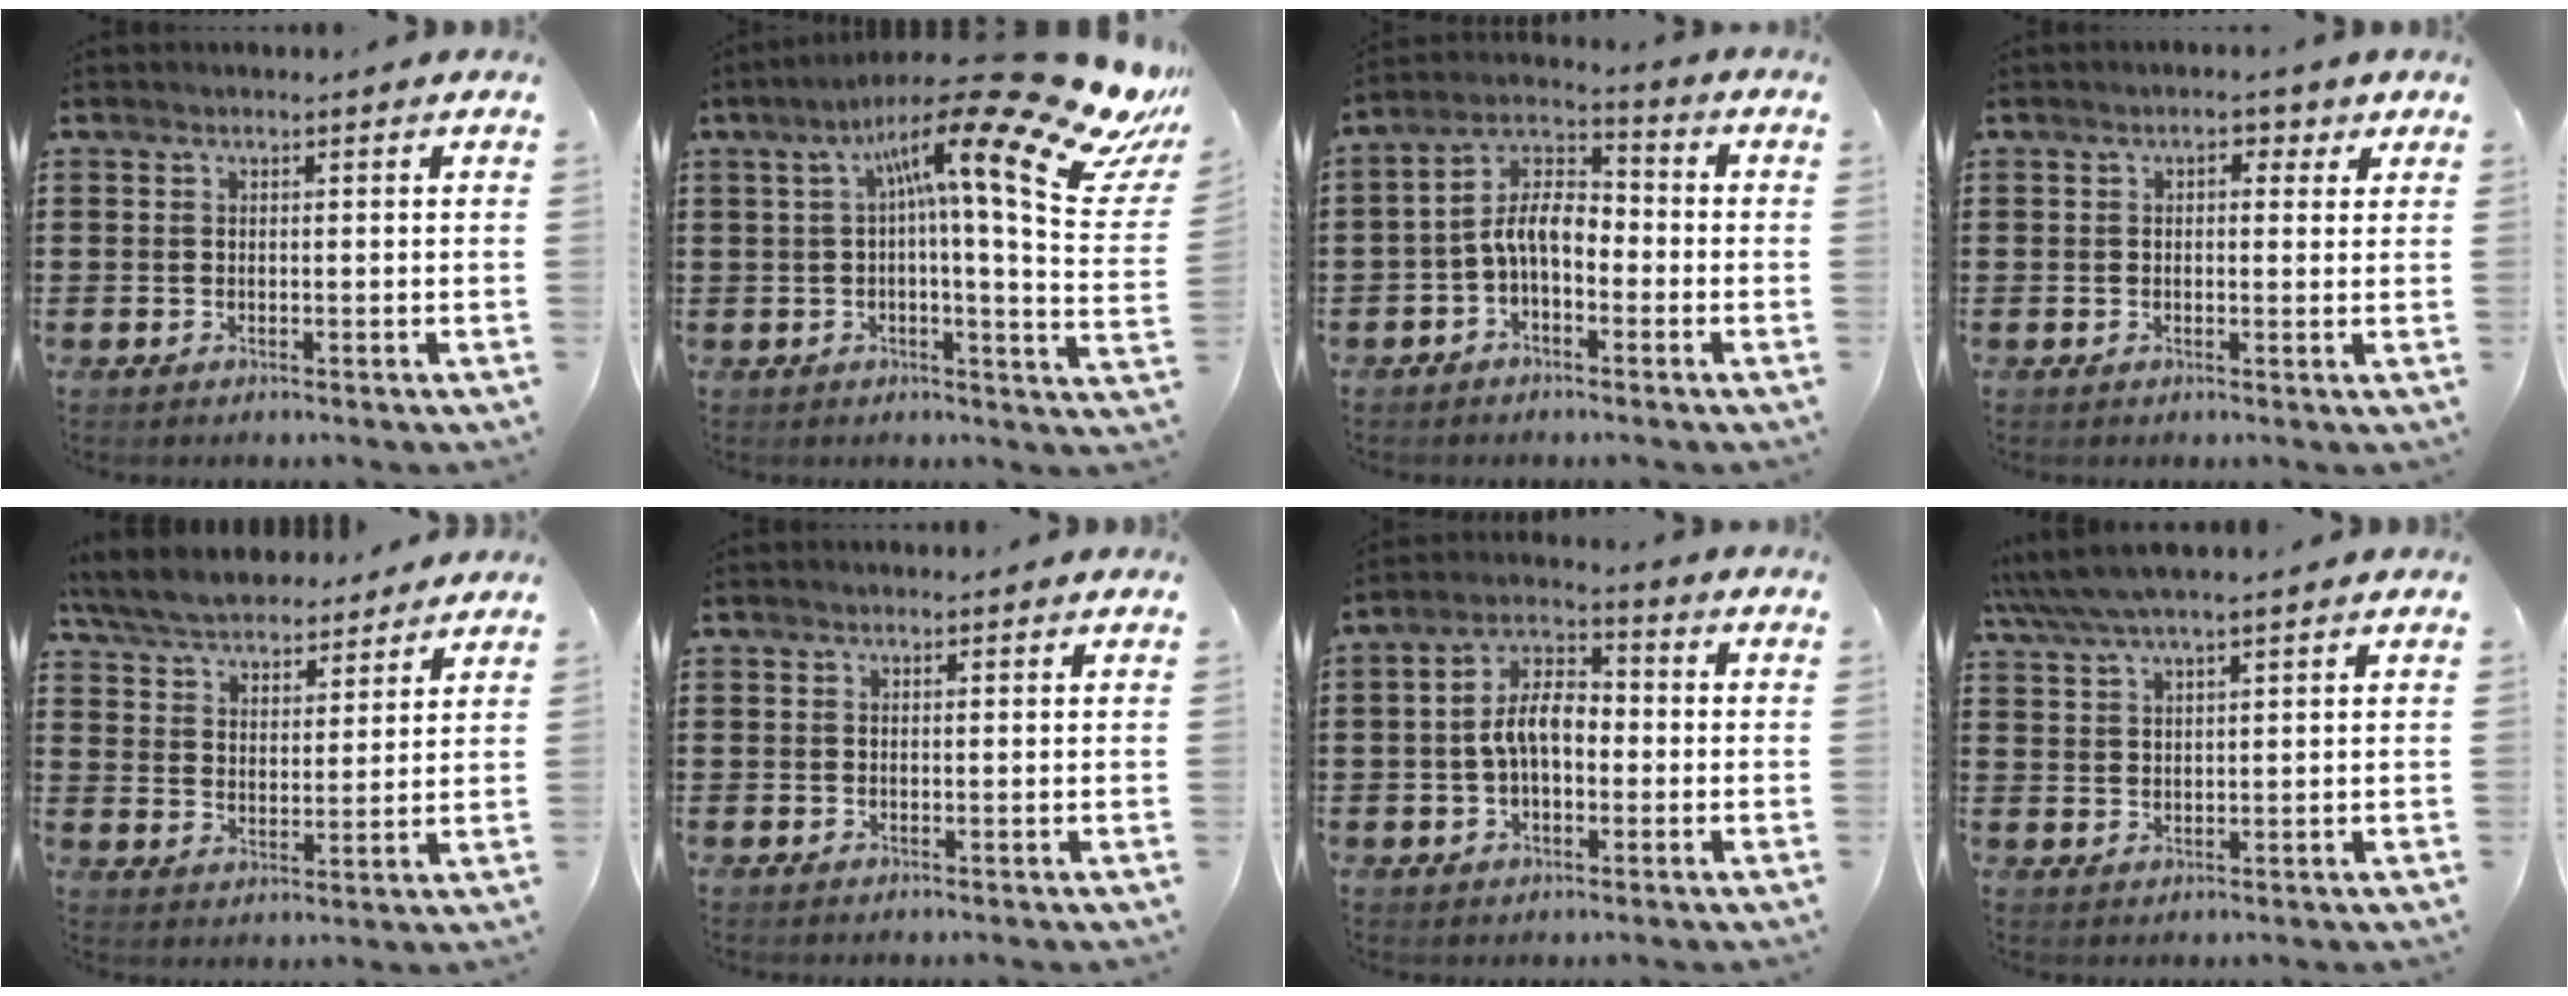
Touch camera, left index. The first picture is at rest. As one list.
[{"total": 18.1, "force": [10.2, 2.5, 14.8], "torque": [-0.256, -0.068, 0.156]}, {"total": 7.0, "force": [-1.8, 3.7, 5.7], "torque": [-0.141, 0.000, -0.046]}, {"total": 2.7, "force": [1.2, 1.4, 2.0], "torque": [-0.029, 0.005, 0.013]}, {"total": 6.1, "force": [5.9, 1.0, 1.2], "torque": [-0.052, -0.028, 0.105]}, {"total": 0.0}, {"total": 7.4, "force": [-0.5, 4.2, 6.0], "torque": [-0.133, 0.009, -0.016]}, {"total": 4.3, "force": [3.6, 0.3, 2.3], "torque": [-0.055, -0.006, 0.065]}]